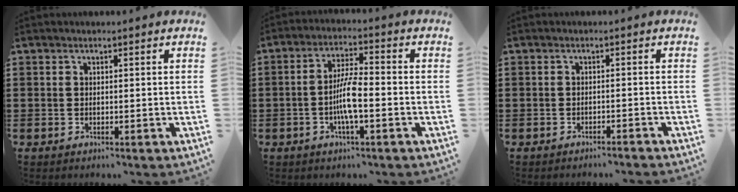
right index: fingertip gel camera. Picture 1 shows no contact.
{"total": 6.2, "force": [-1.6, 1.3, 5.8], "torque": [-0.122, -0.003, -0.035]}
{"total": 1.5, "force": [-1.4, -0.3, 0.2], "torque": [-0.005, 0.001, -0.028]}